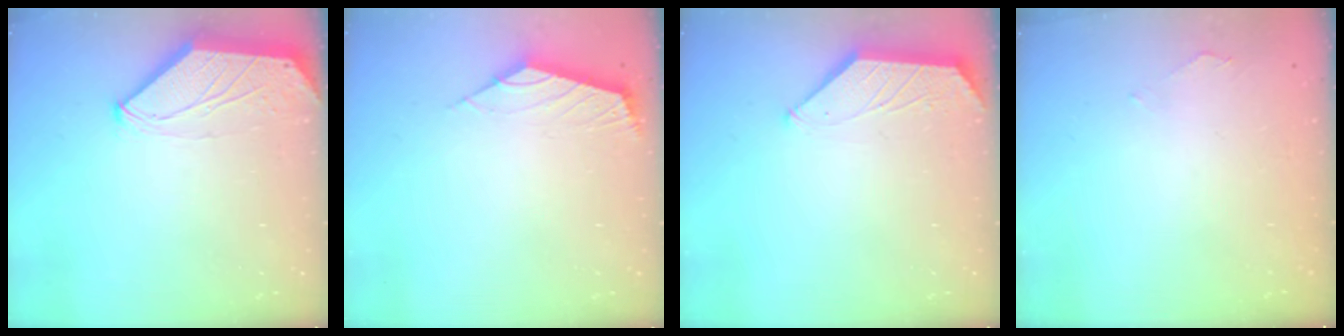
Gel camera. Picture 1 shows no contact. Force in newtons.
{"total": 2.5, "press": 2.4, "slide": 0.7}
{"total": 1.4, "press": 1.4, "slide": 0.3}
{"total": 1.0, "press": 1.0, "slide": 0.2}